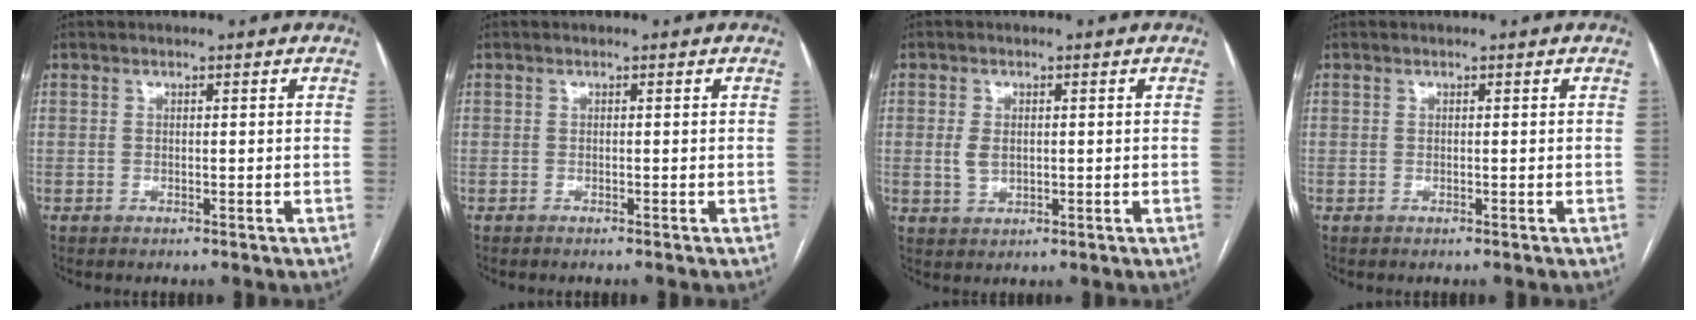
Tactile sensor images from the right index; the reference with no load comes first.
{"total": 0.7, "force": [-0.7, 0.0, 0.3], "torque": [-0.003, -0.001, -0.009]}
{"total": 3.0, "force": [0.1, 2.0, 2.3], "torque": [-0.046, 0.001, 0.008]}
{"total": 0.0}